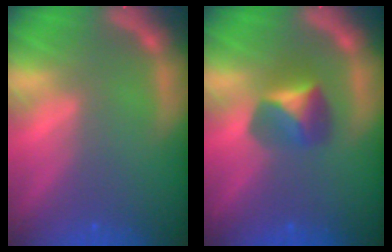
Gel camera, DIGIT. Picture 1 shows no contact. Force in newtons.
{"total": 3.4}